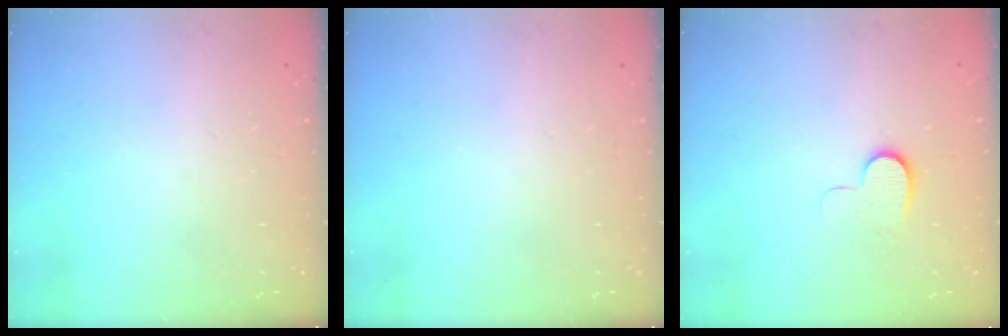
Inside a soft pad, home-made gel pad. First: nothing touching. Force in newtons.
{"total": 0.0}
{"total": 7.4, "press": 7.4, "slide": 0.8}